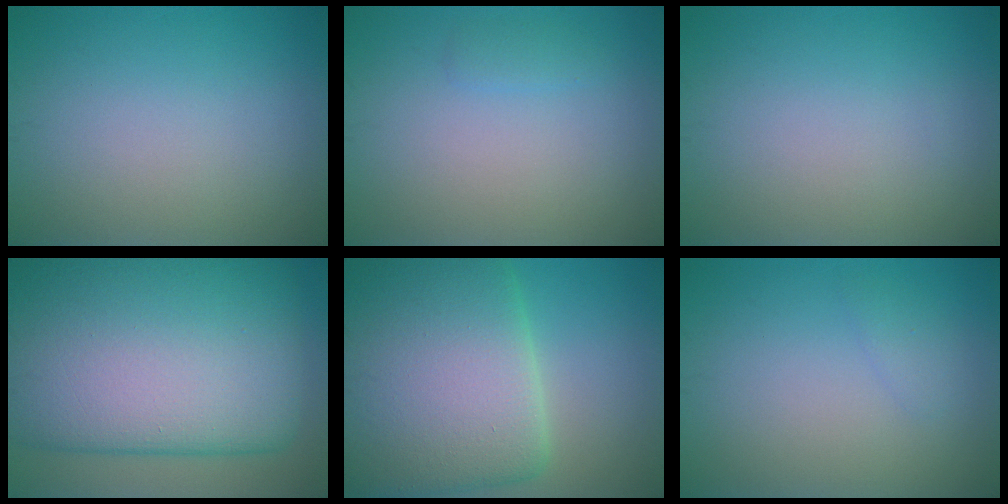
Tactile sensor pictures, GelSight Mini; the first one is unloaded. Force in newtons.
{"total": 0.8, "press": 0.8, "slide": 0.1}
{"total": 0.0}
{"total": 20.7, "press": 20.7, "slide": 0.9}
{"total": 14.6, "press": 14.6, "slide": 0.3}
{"total": 0.9, "press": 0.9, "slide": 0.1}